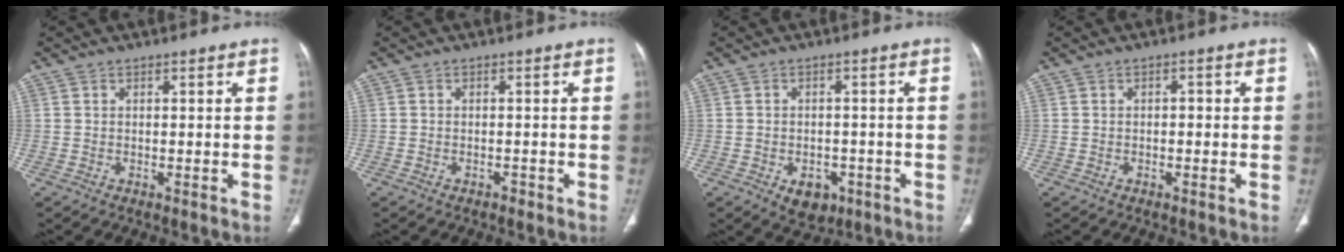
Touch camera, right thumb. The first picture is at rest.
{"total": 0.9, "force": [-0.7, 0.6, 0.2], "torque": [-0.003, 0.003, -0.013]}
{"total": 5.6, "force": [-2.5, 3.9, 3.1], "torque": [-0.025, 0.012, -0.025]}
{"total": 1.2, "force": [-0.2, 0.7, 0.9], "torque": [-0.009, 0.003, -0.005]}